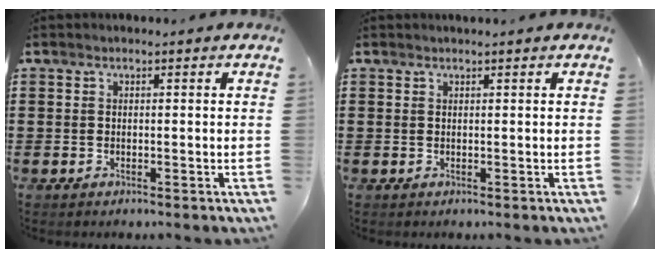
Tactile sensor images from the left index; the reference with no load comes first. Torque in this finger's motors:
{"motor_torque": [0.13, 0.18, 0.02, 0.01]}